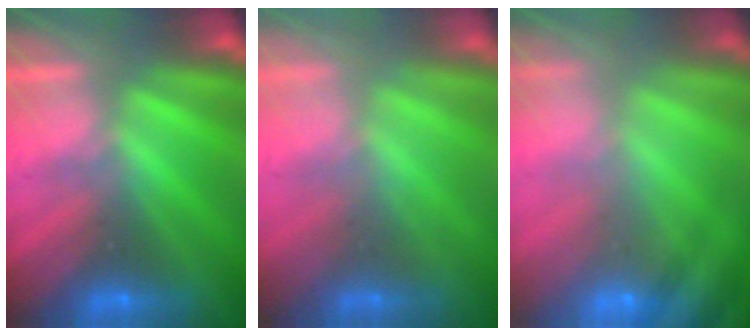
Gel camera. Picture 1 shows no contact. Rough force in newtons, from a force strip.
{"total": 2.0}
{"total": 7.5}